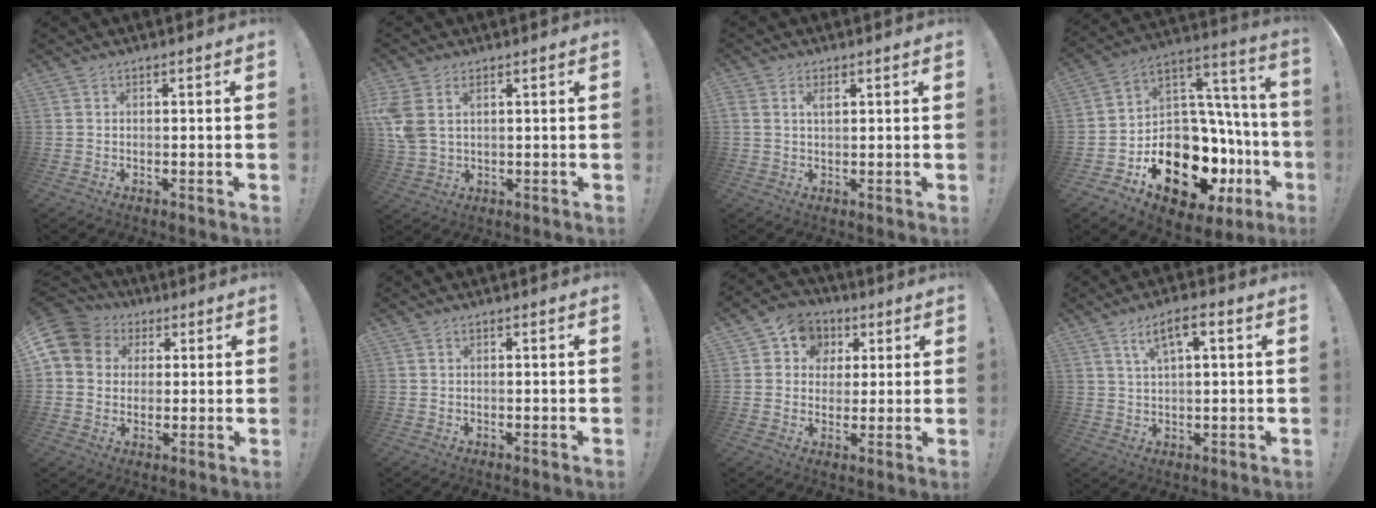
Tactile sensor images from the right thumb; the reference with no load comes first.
{"total": 6.3, "force": [2.6, 4.0, 4.2], "torque": [-0.089, -0.013, 0.049]}
{"total": 1.8, "force": [1.0, 0.8, 1.3], "torque": [-0.024, 0.000, 0.017]}
{"total": 21.3, "force": [-11.5, 12.1, 13.3], "torque": [-0.203, 0.035, -0.163]}
{"total": 10.4, "force": [2.9, 9.1, 4.2], "torque": [-0.067, -0.006, 0.061]}
{"total": 0.0}
{"total": 8.8, "force": [2.1, 8.2, 2.4], "torque": [-0.032, -0.003, 0.045]}
{"total": 6.3, "force": [2.6, 1.7, 5.5], "torque": [-0.089, 0.000, 0.040]}